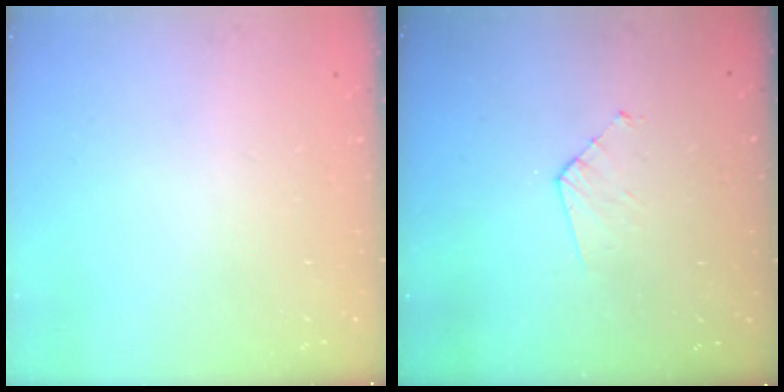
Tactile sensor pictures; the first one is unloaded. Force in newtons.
{"total": 3.9, "press": 3.9, "slide": 0.3}